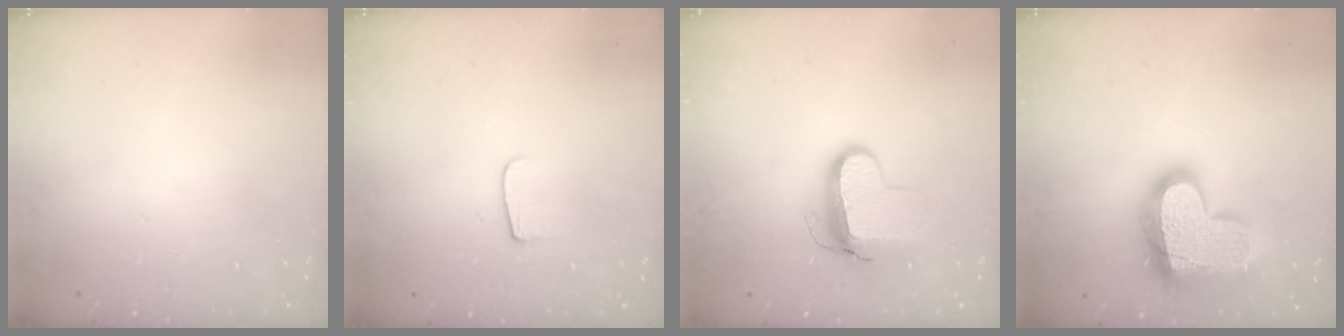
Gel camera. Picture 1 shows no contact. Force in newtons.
{"total": 6.5, "press": 6.5, "slide": 0.7}
{"total": 9.9, "press": 9.9, "slide": 0.9}
{"total": 21.5, "press": 21.5, "slide": 1.6}